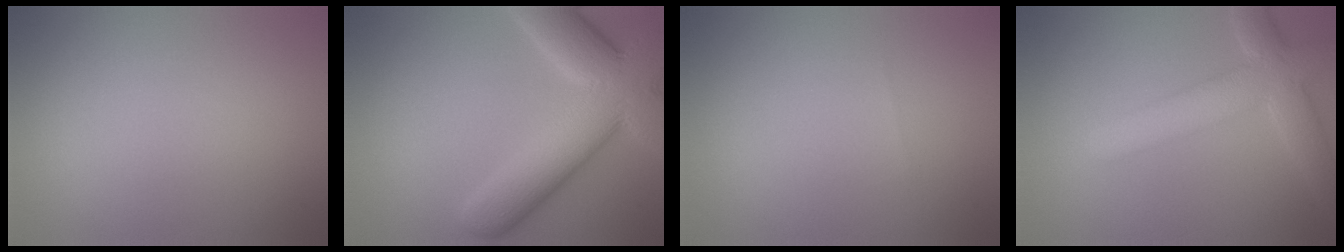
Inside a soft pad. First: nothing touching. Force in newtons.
{"total": 10.8, "press": 10.7, "slide": 0.8}
{"total": 0.0}
{"total": 5.7, "press": 5.6, "slide": 0.7}